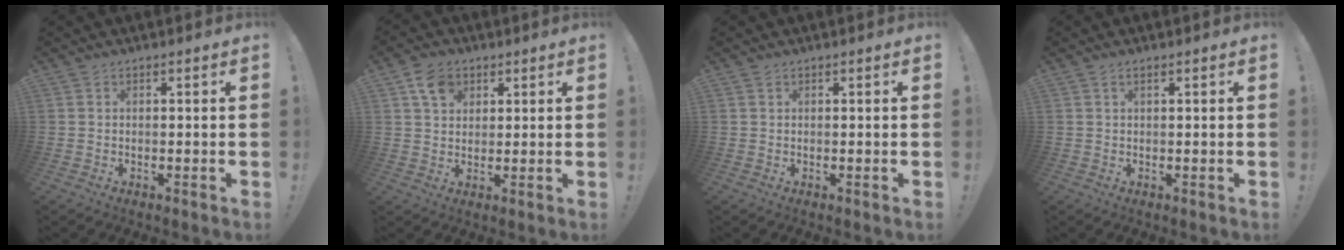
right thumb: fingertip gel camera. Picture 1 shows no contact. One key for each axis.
{"total": 6.4, "fx": 3.0, "fy": 4.8, "fz": 3.0, "tx": -0.048, "ty": -0.004, "tz": 0.056}
{"total": 0.0}
{"total": 0.9, "fx": 0.3, "fy": 0.2, "fz": 0.9, "tx": -0.018, "ty": 0.000, "tz": 0.004}